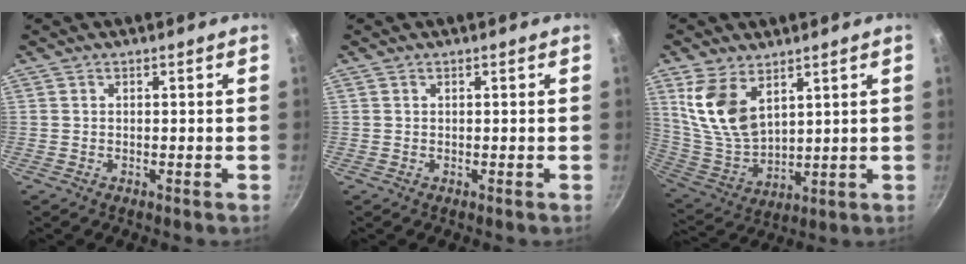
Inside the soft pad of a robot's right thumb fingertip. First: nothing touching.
{"total": 0.0}
{"total": 12.4, "force": [5.9, 7.0, 8.3], "torque": [-0.153, -0.041, 0.133]}